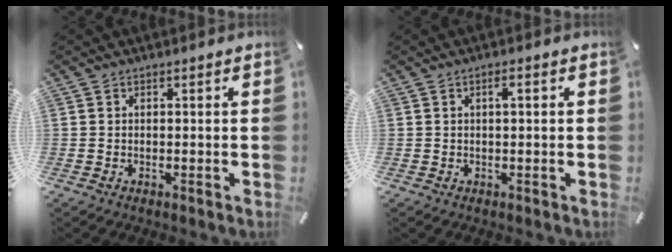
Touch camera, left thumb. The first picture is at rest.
{"total": 1.9, "force": [0.4, 0.4, 1.8], "torque": [-0.035, 0.004, 0.005]}